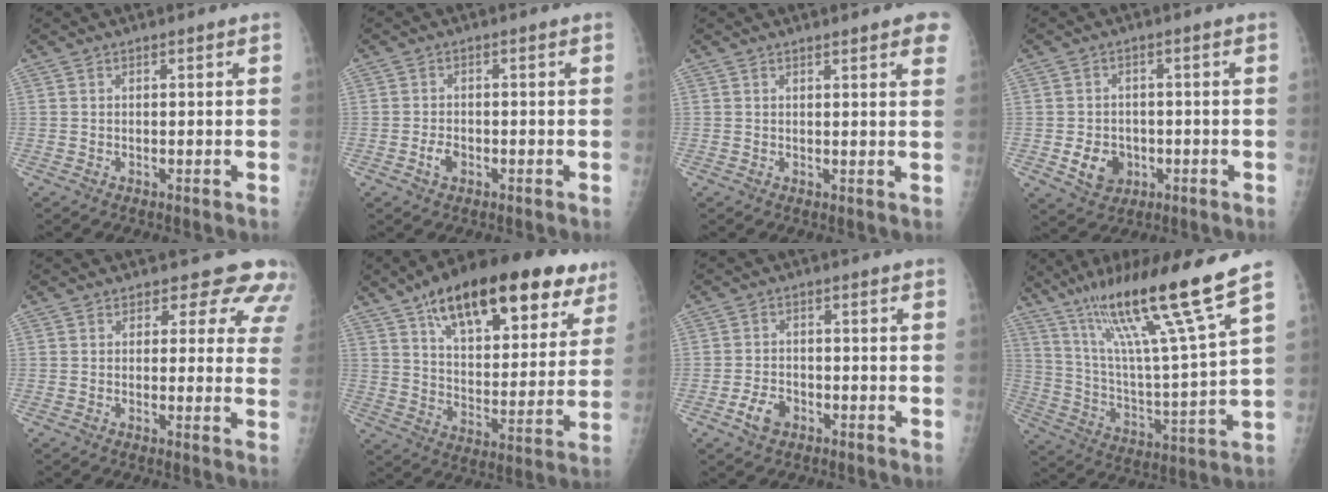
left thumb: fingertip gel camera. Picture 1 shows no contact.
{"total": 2.4, "force": [-1.0, 1.6, 1.5], "torque": [-0.026, 0.006, -0.018]}
{"total": 5.8, "force": [4.0, 1.1, 4.0], "torque": [-0.032, -0.007, 0.040]}
{"total": 6.0, "force": [-1.6, 4.9, 3.1], "torque": [-0.031, 0.006, -0.019]}
{"total": 8.6, "force": [7.1, 4.5, 2.2], "torque": [0.029, -0.030, 0.052]}
{"total": 27.7, "force": [16.4, 11.7, 19.1], "torque": [-0.252, -0.026, 0.247]}
{"total": 4.1, "force": [-2.1, 2.7, 2.3], "torque": [-0.036, 0.013, -0.037]}
{"total": 21.2, "force": [14.4, 0.3, 15.5], "torque": [-0.244, -0.065, 0.254]}